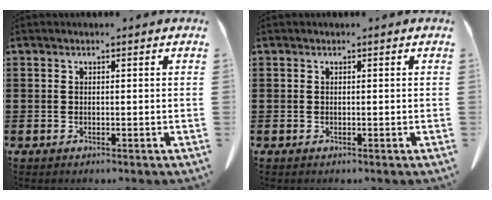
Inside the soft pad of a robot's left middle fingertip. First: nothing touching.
{"total": 0.0}